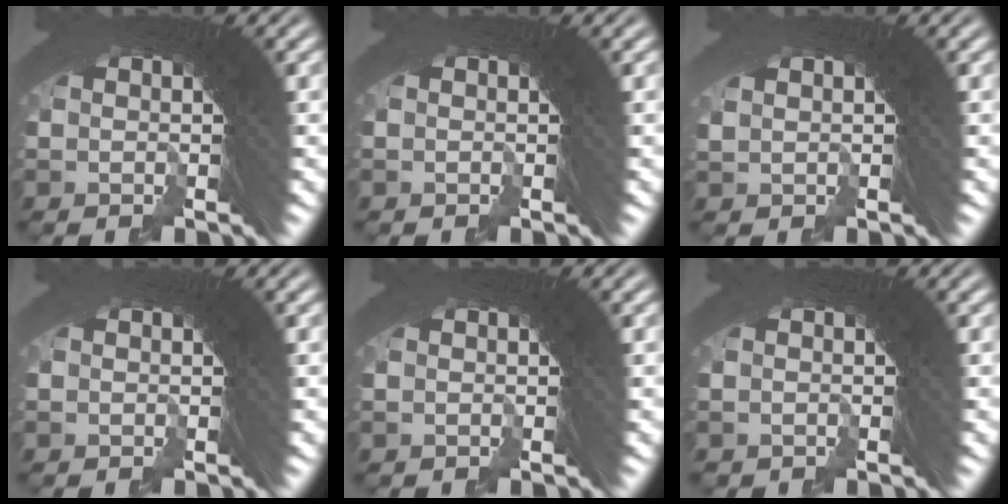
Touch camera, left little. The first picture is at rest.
{"total": 0.0}
{"total": 0.9, "force": [0.6, -0.6, 0.0], "torque": [0.017, 0.010, 0.013]}
{"total": 0.8, "force": [-0.6, -0.2, -0.5], "torque": [0.017, 0.006, -0.013]}
{"total": 0.0}
{"total": 0.8, "force": [-0.7, 0.1, -0.4], "torque": [0.008, -0.005, -0.008]}